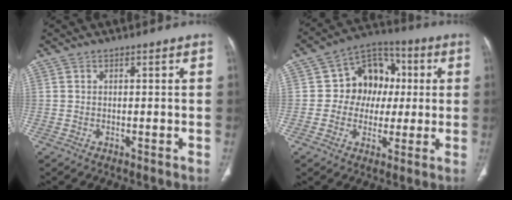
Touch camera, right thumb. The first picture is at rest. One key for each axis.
{"total": 12.3, "fx": 0.9, "fy": 10.2, "fz": 6.8, "tx": -0.045, "ty": 0.020, "tz": 0.004}